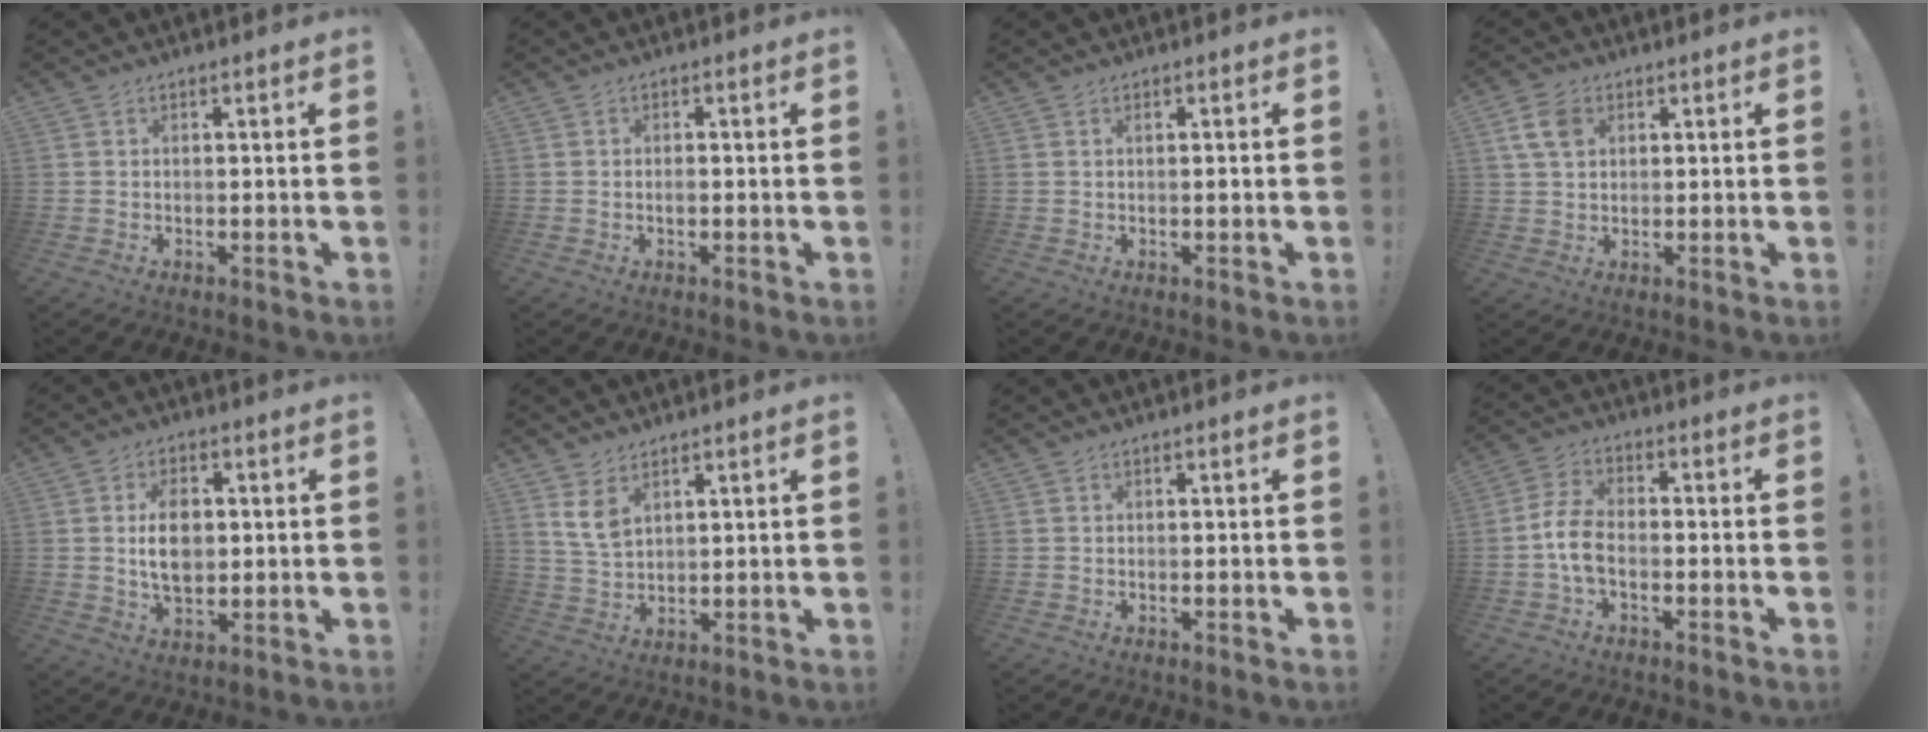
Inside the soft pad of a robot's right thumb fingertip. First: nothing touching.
{"total": 1.1, "force": [-0.6, 0.5, 0.8], "torque": [-0.008, -0.002, -0.012]}
{"total": 0.7, "force": [0.0, 0.3, 0.6], "torque": [-0.006, 0.000, -0.002]}
{"total": 7.1, "force": [2.5, 4.9, 4.5], "torque": [-0.080, 0.003, 0.052]}
{"total": 10.0, "force": [0.8, 6.6, 7.5], "torque": [-0.115, -0.001, 0.014]}
{"total": 6.2, "force": [3.8, 3.4, 3.6], "torque": [-0.063, -0.023, 0.068]}
{"total": 0.0}
{"total": 8.1, "force": [-2.4, 4.4, 6.4], "torque": [-0.136, 0.007, -0.042]}